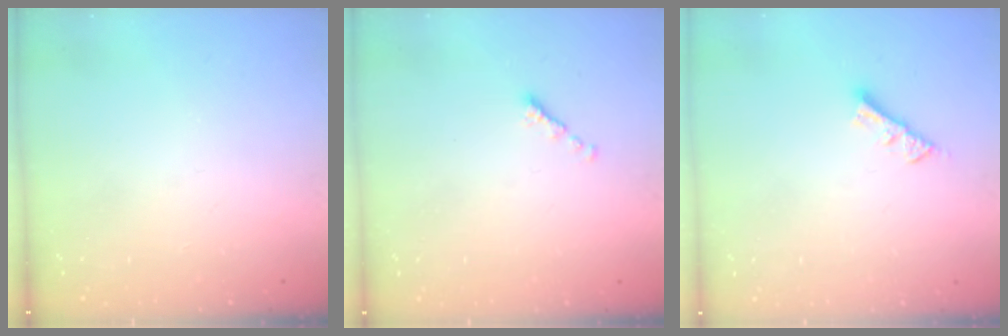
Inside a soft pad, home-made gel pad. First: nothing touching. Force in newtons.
{"total": 0.0}
{"total": 5.5, "press": 5.4, "slide": 0.4}